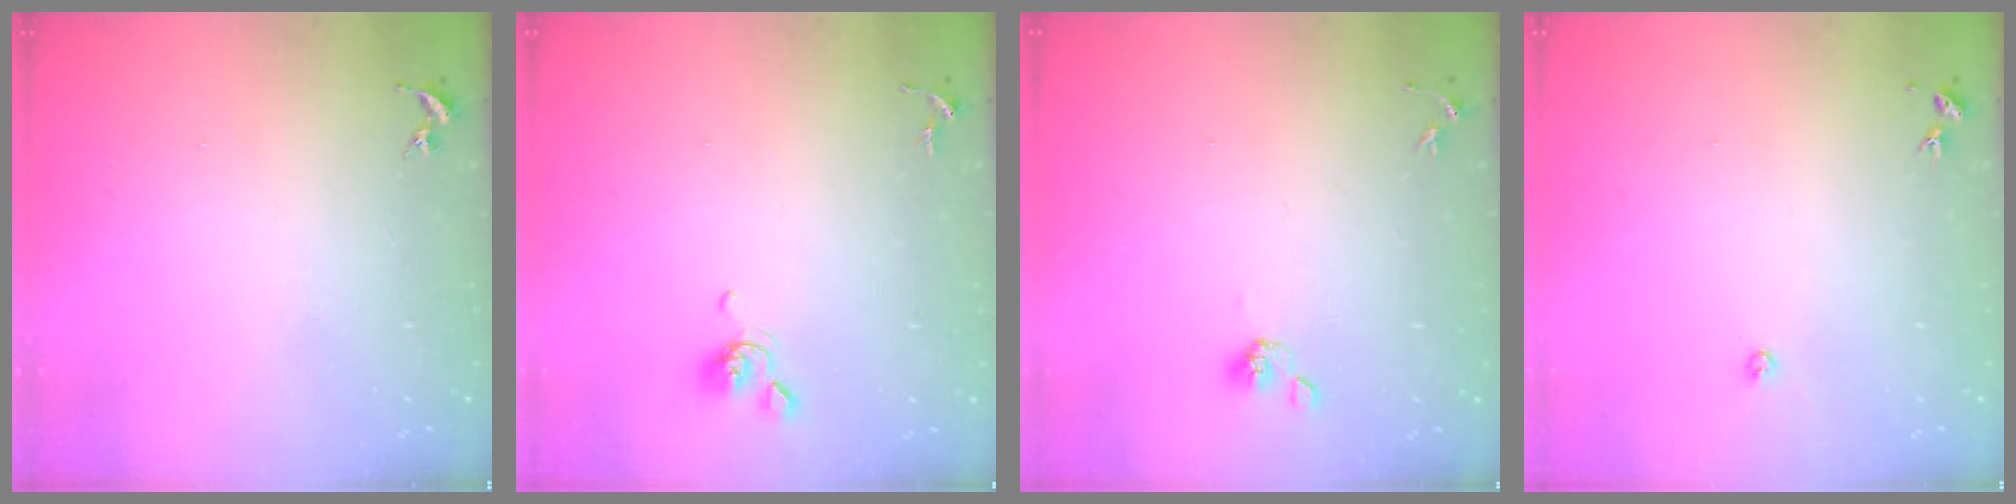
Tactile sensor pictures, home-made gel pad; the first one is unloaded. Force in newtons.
{"total": 6.2, "press": 6.0, "slide": 1.5}
{"total": 5.0, "press": 4.7, "slide": 1.7}
{"total": 2.2, "press": 2.2, "slide": 0.3}